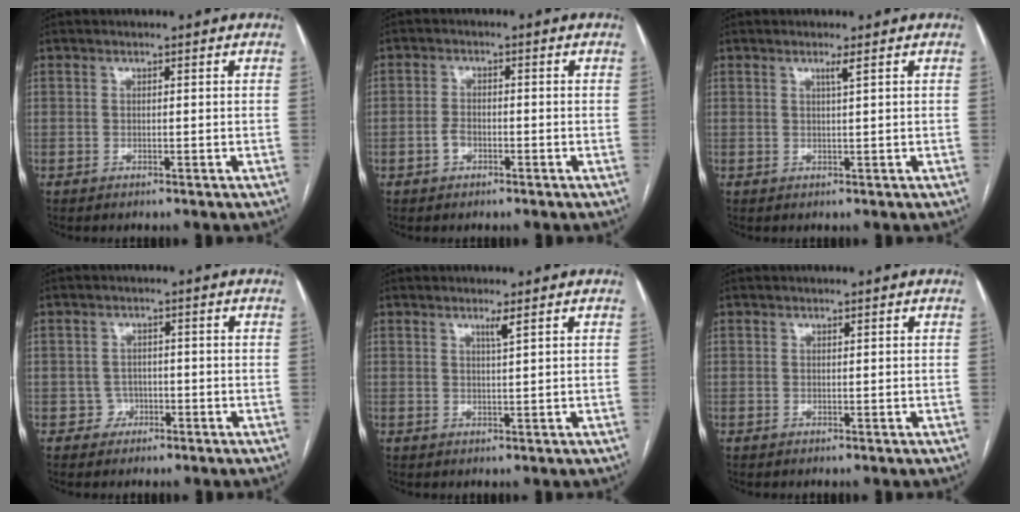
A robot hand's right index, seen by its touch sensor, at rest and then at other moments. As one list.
[{"total": 2.3, "force": [-1.1, 1.6, 1.3], "torque": [-0.023, 0.008, -0.018]}, {"total": 1.3, "force": [0.7, -0.4, 1.0], "torque": [-0.026, -0.006, 0.016]}, {"total": 2.5, "force": [-1.0, 2.3, -0.3], "torque": [0.020, 0.014, -0.020]}, {"total": 1.5, "force": [0.9, -0.4, 1.1], "torque": [-0.025, -0.007, 0.019]}, {"total": 0.0}]